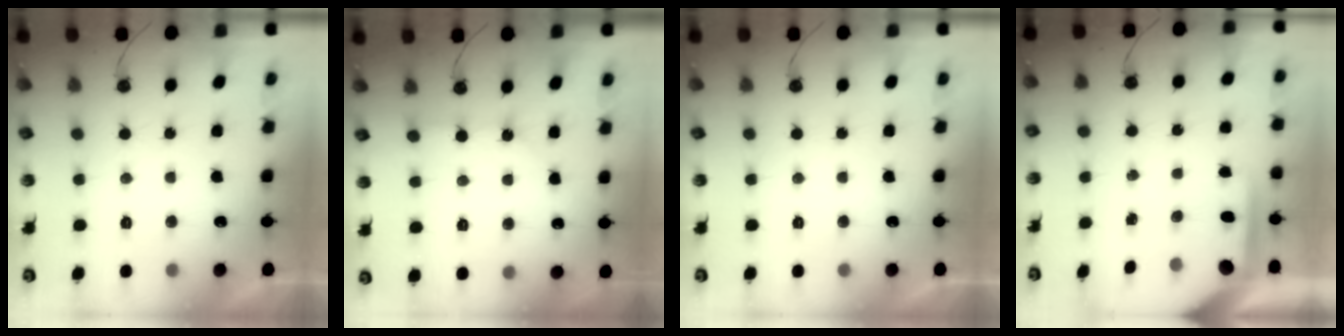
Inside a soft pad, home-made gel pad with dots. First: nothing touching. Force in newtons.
{"total": 1.7, "press": 1.7, "slide": 0.1}
{"total": 0.0}
{"total": 7.8, "press": 7.7, "slide": 0.8}